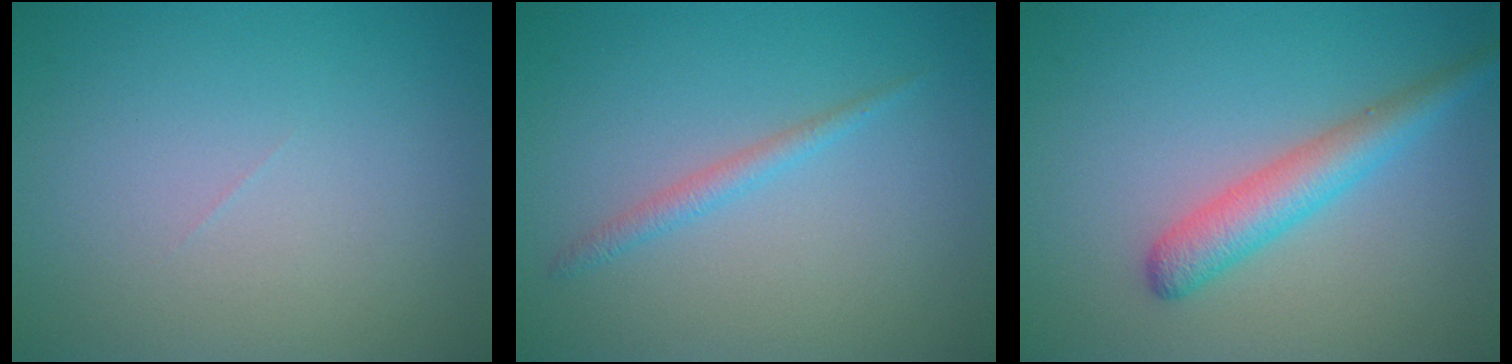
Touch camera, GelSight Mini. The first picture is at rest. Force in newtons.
{"total": 1.4, "press": 1.4, "slide": 0.0}
{"total": 3.5, "press": 3.5, "slide": 0.1}